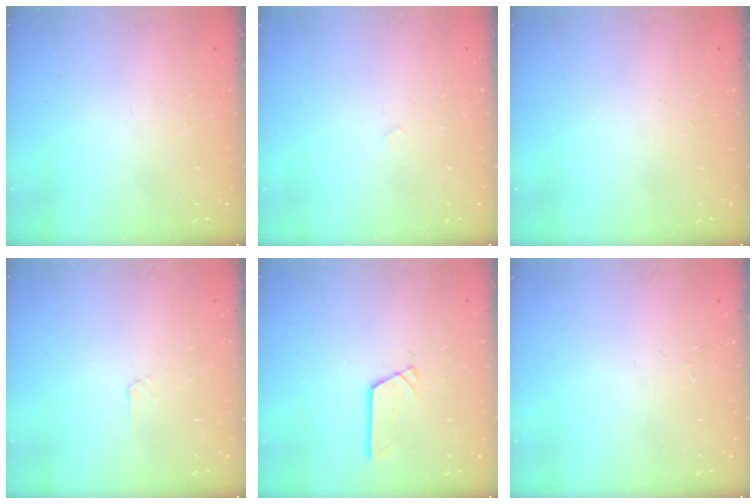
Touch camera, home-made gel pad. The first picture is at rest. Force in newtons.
{"total": 2.8, "press": 2.8, "slide": 0.5}
{"total": 0.0}
{"total": 2.5, "press": 2.5, "slide": 0.3}
{"total": 3.5, "press": 3.5, "slide": 0.4}
{"total": 1.6, "press": 1.6, "slide": 0.2}